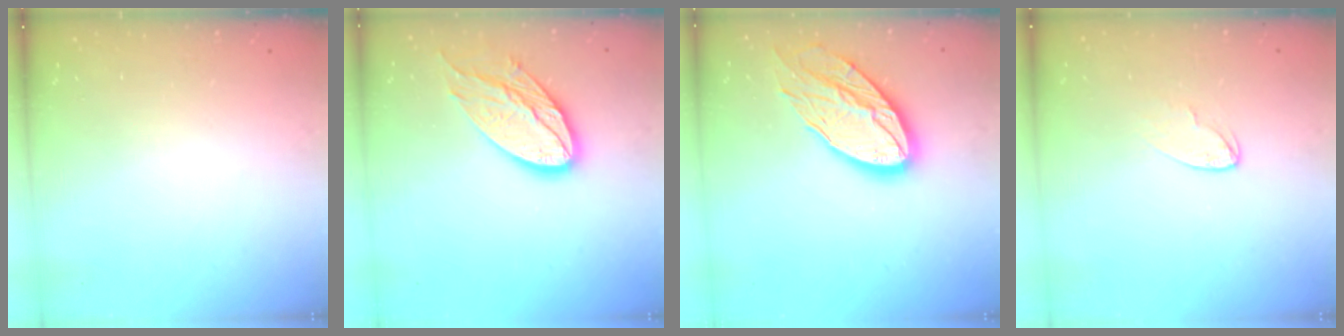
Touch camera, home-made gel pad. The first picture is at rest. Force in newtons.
{"total": 15.5, "press": 15.4, "slide": 1.1}
{"total": 19.0, "press": 18.9, "slide": 1.5}
{"total": 3.7, "press": 3.7, "slide": 0.2}